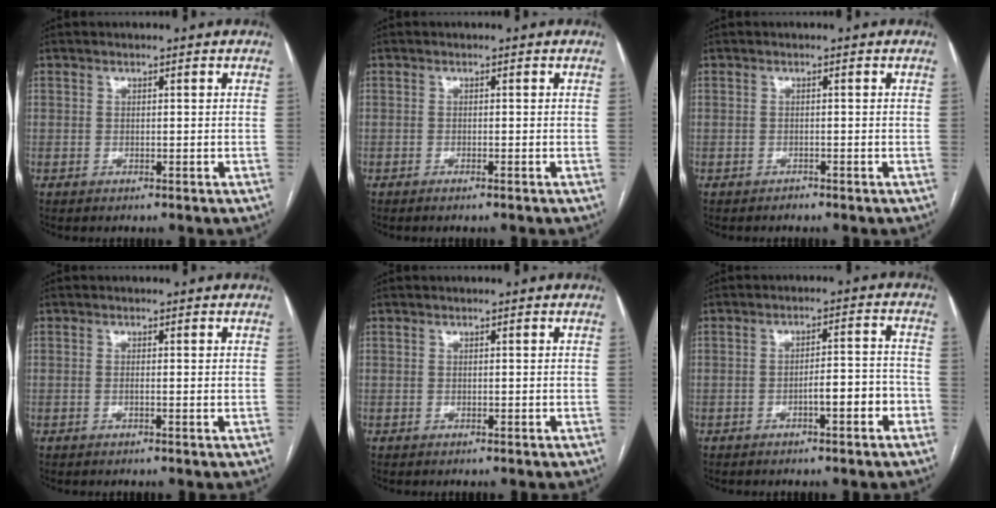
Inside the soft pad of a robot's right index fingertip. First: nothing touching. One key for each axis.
{"total": 0.8, "fx": -0.6, "fy": -0.1, "fz": 0.5, "tx": -0.012, "ty": -0.001, "tz": -0.010}
{"total": 0.6, "fx": -0.5, "fy": 0.2, "fz": 0.0, "tx": -0.001, "ty": 0.000, "tz": -0.011}
{"total": 0.9, "fx": -0.1, "fy": 0.1, "fz": 0.9, "tx": -0.017, "ty": -0.001, "tz": -0.002}
{"total": 0.0}
{"total": 5.1, "fx": -2.5, "fy": 1.1, "fz": 4.3, "tx": -0.061, "ty": 0.022, "tz": -0.032}